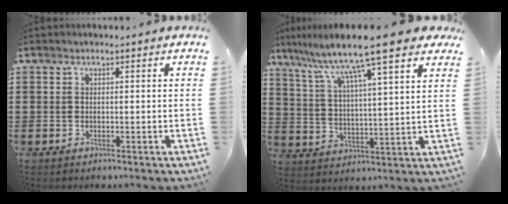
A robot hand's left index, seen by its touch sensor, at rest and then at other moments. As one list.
[{"total": 10.7, "force": [8.6, 0.0, 6.4], "torque": [-0.148, -0.049, 0.136]}]